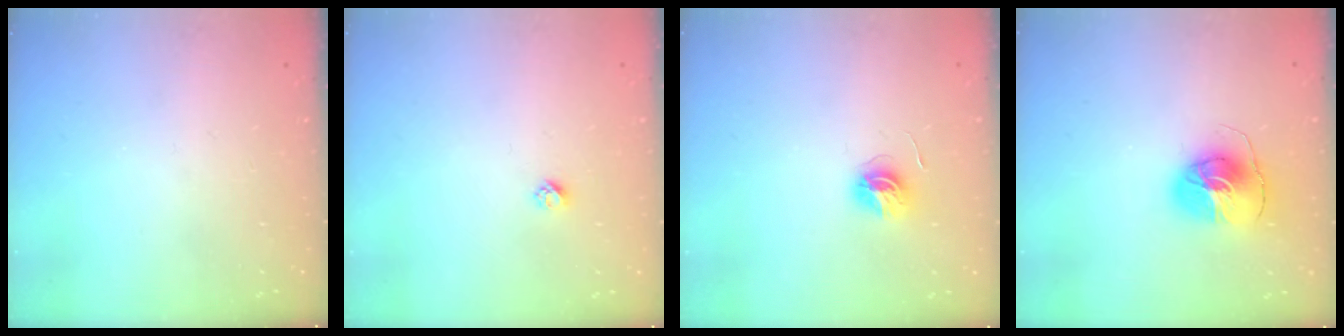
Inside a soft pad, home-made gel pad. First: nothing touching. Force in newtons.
{"total": 2.4, "press": 2.4, "slide": 0.2}
{"total": 5.6, "press": 5.6, "slide": 0.6}
{"total": 9.1, "press": 9.1, "slide": 0.8}